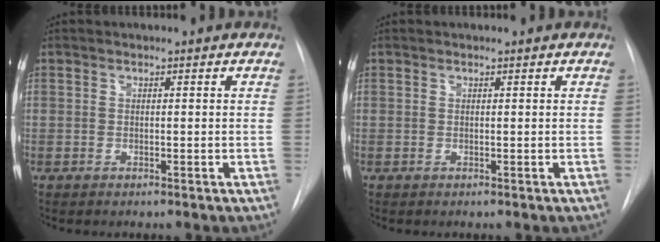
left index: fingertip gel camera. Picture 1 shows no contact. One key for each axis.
{"total": 0.0}